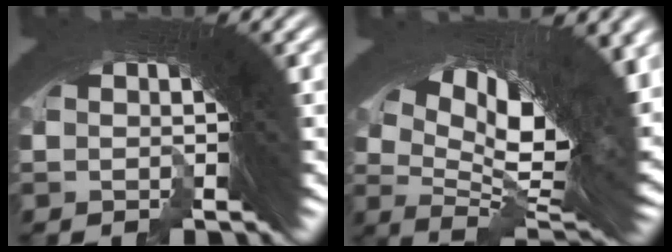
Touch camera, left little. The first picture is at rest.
{"total": 13.8, "force": [-0.3, 7.3, 11.7], "torque": [-0.188, -0.034, 0.011]}